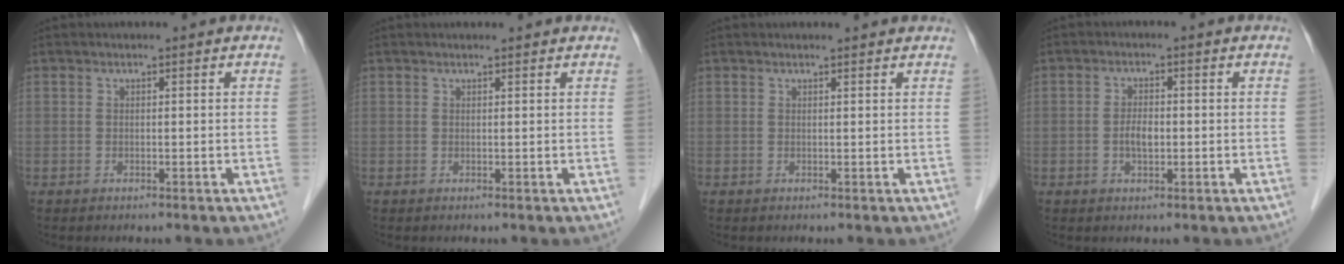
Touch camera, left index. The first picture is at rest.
{"total": 0.9, "force": [0.9, 0.1, 0.2], "torque": [-0.010, 0.003, 0.007]}
{"total": 1.8, "force": [1.8, 0.2, 0.4], "torque": [-0.011, 0.005, 0.014]}
{"total": 2.8, "force": [-1.0, 1.2, 2.4], "torque": [-0.047, -0.003, -0.017]}